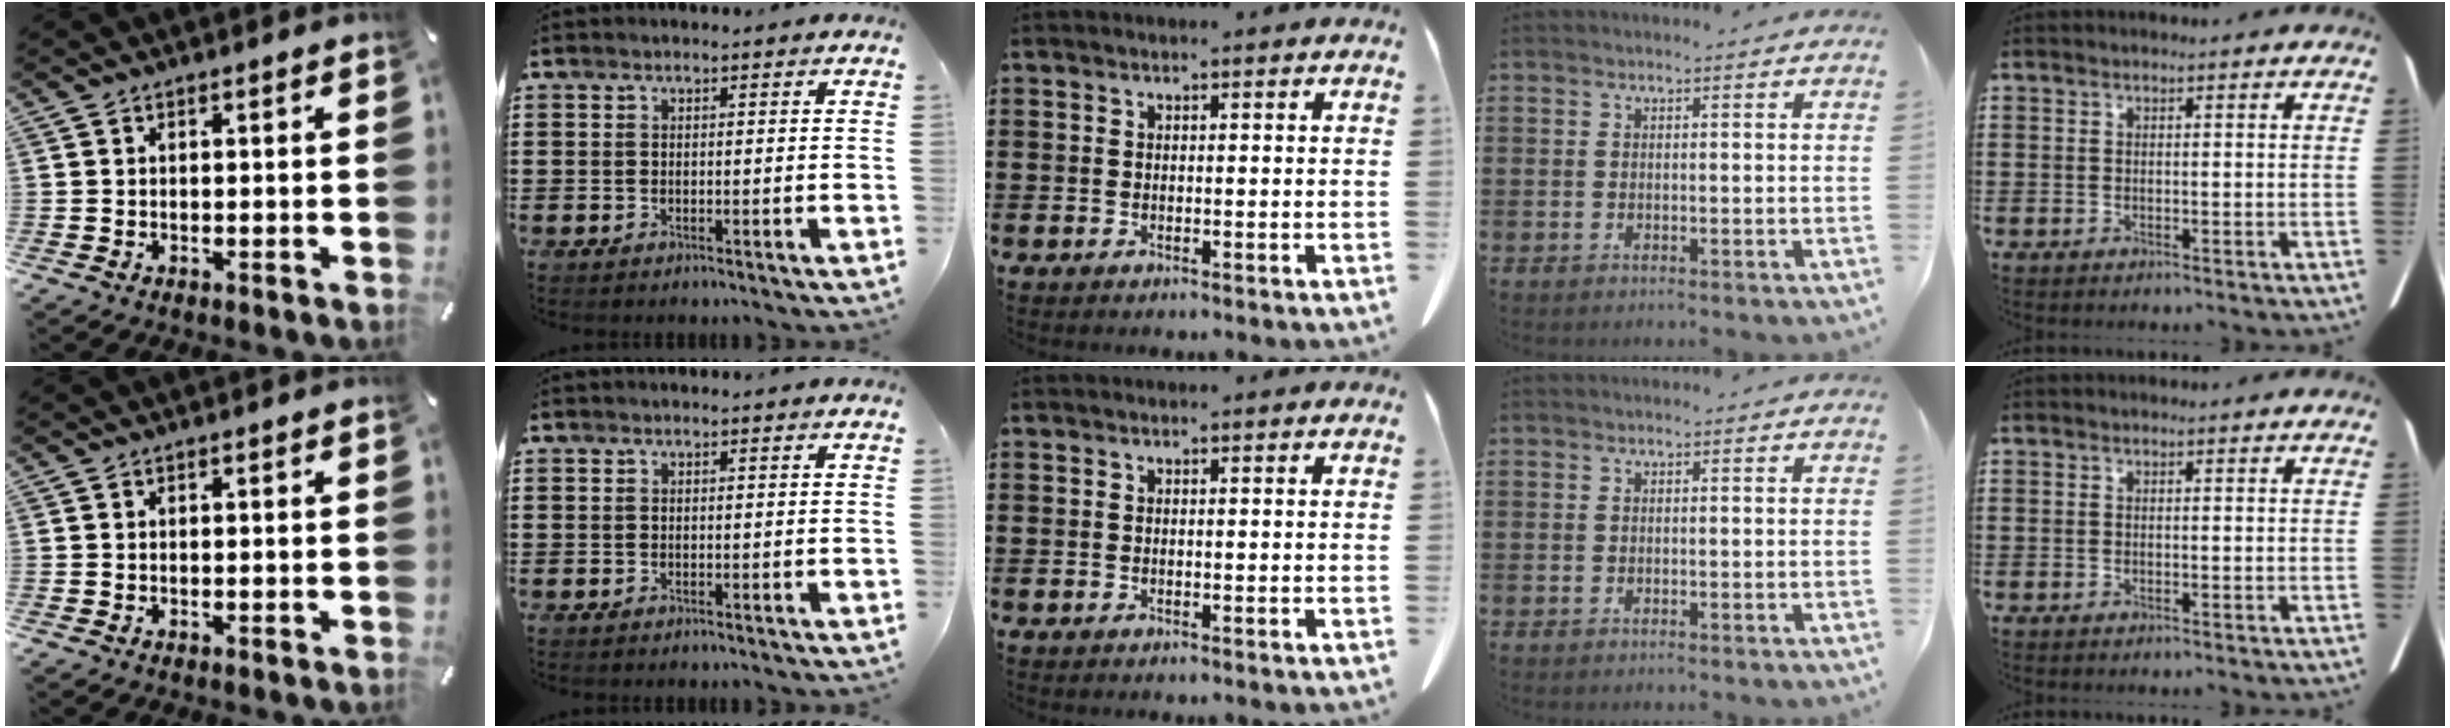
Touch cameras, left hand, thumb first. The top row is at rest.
{}